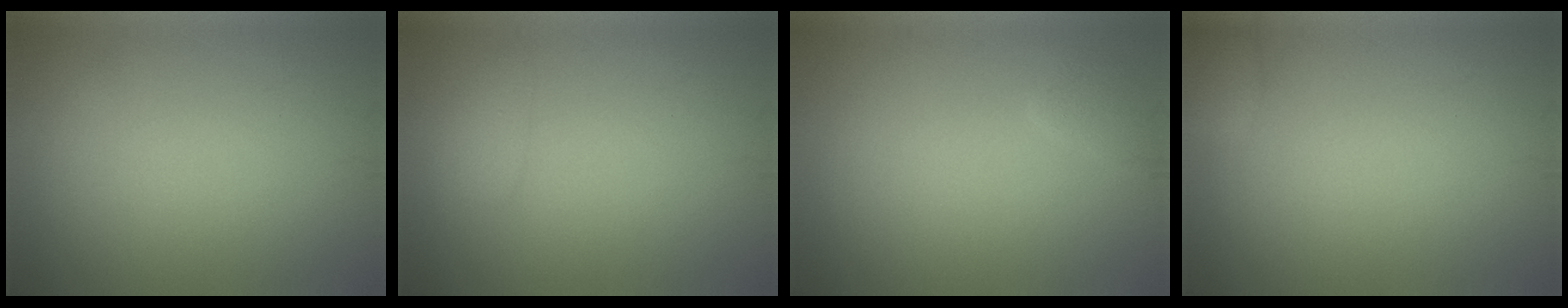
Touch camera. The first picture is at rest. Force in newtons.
{"total": 1.4, "press": 1.4, "slide": 0.1}
{"total": 0.8, "press": 0.8, "slide": 0.1}
{"total": 1.9, "press": 1.9, "slide": 0.2}